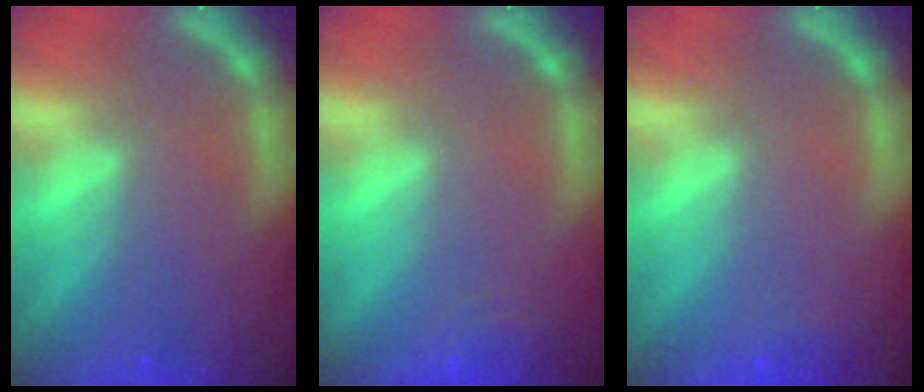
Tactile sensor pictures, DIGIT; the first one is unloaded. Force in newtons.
{"total": 2.5}
{"total": 1.4}